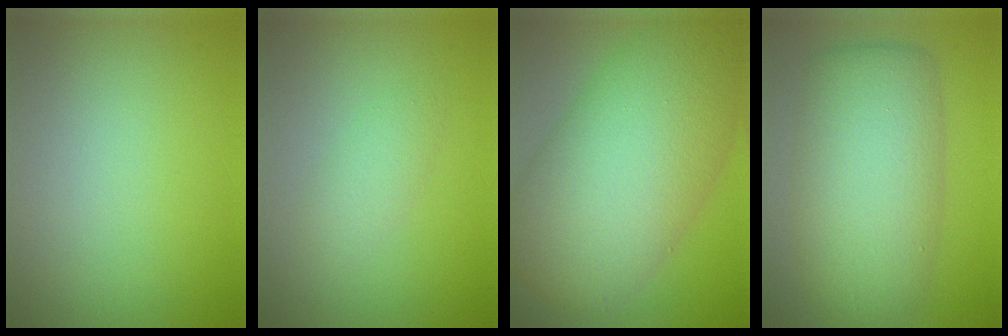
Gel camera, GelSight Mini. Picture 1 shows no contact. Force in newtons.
{"total": 1.7, "press": 1.7, "slide": 0.1}
{"total": 14.0, "press": 14.0, "slide": 0.3}
{"total": 8.7, "press": 8.7, "slide": 0.2}